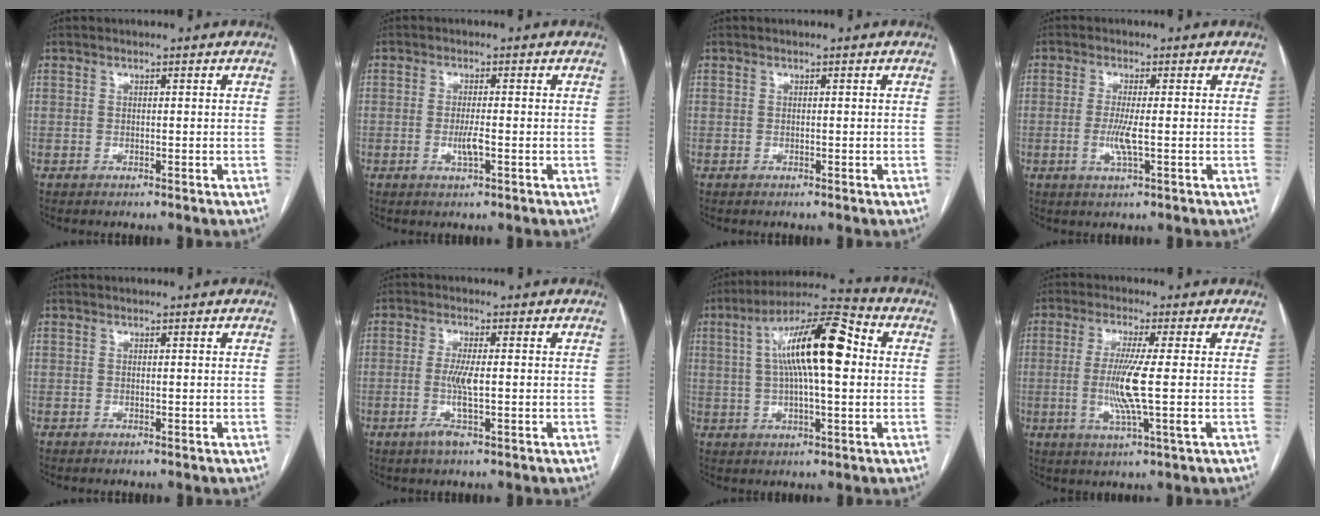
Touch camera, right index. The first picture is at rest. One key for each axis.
{"total": 2.5, "fx": -0.7, "fy": 0.3, "fz": 2.4, "tx": -0.050, "ty": -0.003, "tz": -0.012}
{"total": 0.0}
{"total": 3.8, "fx": -0.6, "fy": 0.1, "fz": 3.7, "tx": -0.083, "ty": -0.009, "tz": -0.012}
{"total": 0.0}
{"total": 4.6, "fx": -1.1, "fy": 0.3, "fz": 4.4, "tx": -0.097, "ty": -0.009, "tz": -0.021}
{"total": 14.9, "fx": 2.5, "fy": 3.1, "fz": 14.3, "tx": -0.251, "ty": 0.035, "tz": 0.035}
{"total": 8.2, "fx": -0.5, "fy": -0.6, "fz": 8.2, "tx": -0.169, "ty": -0.015, "tz": -0.012}